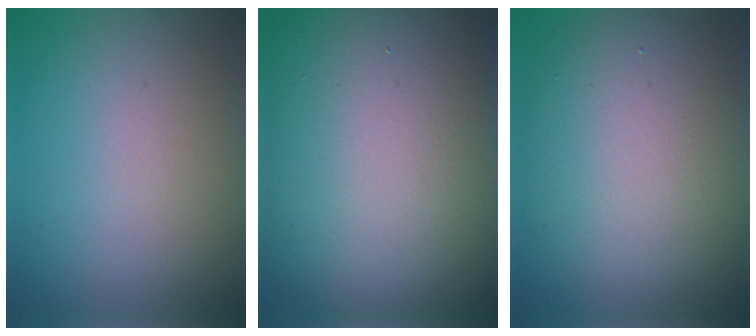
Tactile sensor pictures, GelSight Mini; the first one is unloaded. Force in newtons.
{"total": 20.0, "press": 19.9, "slide": 1.3}
{"total": 11.5, "press": 11.4, "slide": 0.8}